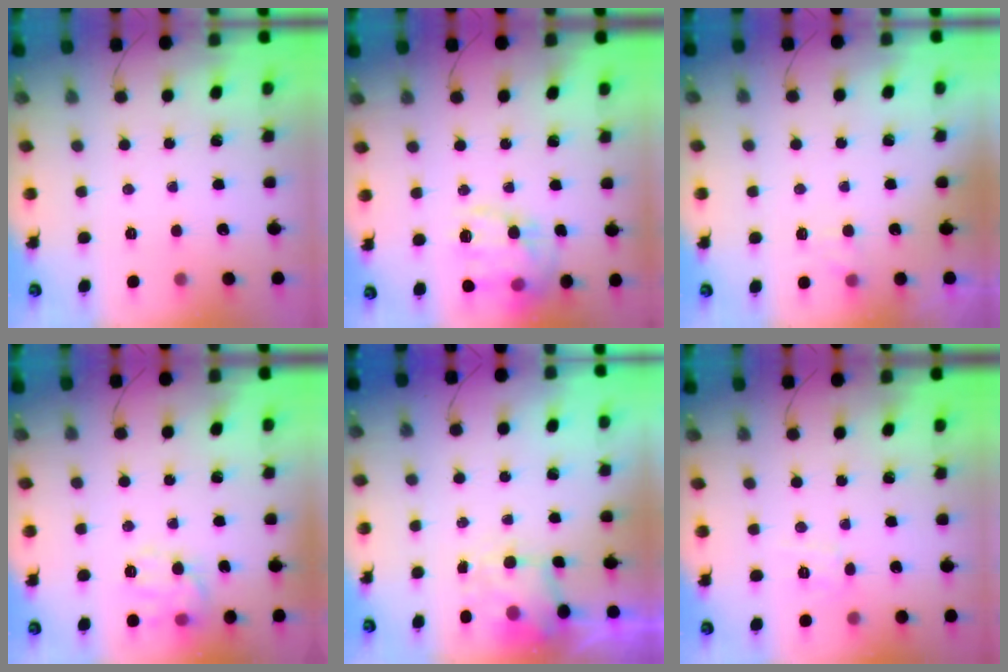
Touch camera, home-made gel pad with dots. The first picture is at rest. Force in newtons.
{"total": 16.9, "press": 16.9, "slide": 1.1}
{"total": 2.6, "press": 2.4, "slide": 1.2}
{"total": 10.8, "press": 10.8, "slide": 0.4}
{"total": 3.1, "press": 2.9, "slide": 1.1}
{"total": 4.1, "press": 3.9, "slide": 1.3}